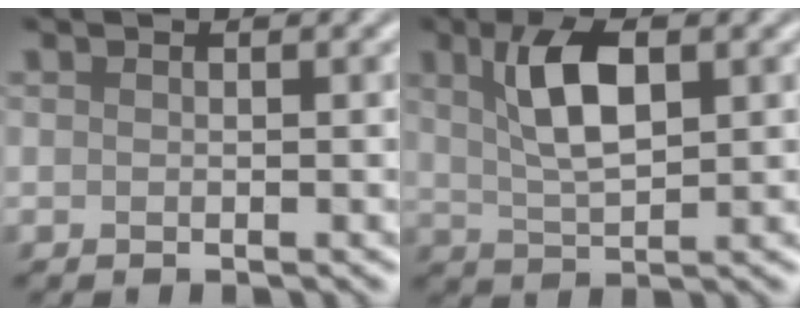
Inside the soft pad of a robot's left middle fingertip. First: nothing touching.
{"total": 5.2, "force": [1.9, 2.1, 4.3], "torque": [-0.087, 0.009, 0.031]}